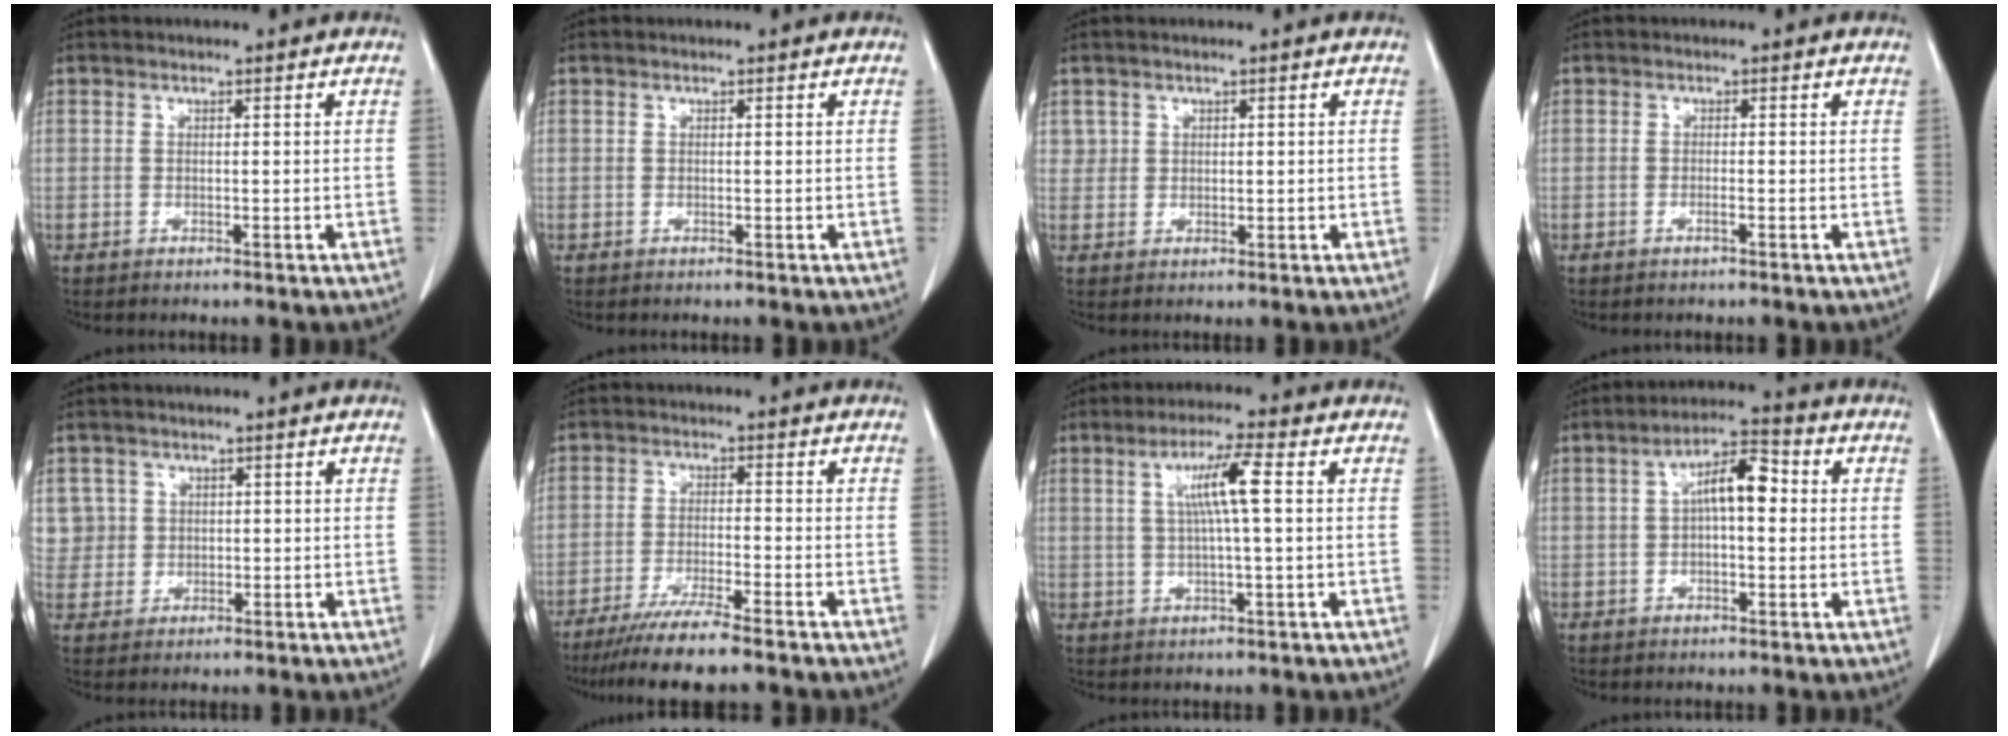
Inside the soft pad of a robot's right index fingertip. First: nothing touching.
{"total": 0.0}
{"total": 1.7, "force": [0.8, 1.5, 0.1], "torque": [0.012, -0.001, 0.009]}
{"total": 0.8, "force": [-0.4, -0.1, 0.6], "torque": [-0.013, 0.000, -0.007]}
{"total": 4.1, "force": [1.3, 3.9, -0.3], "torque": [0.025, 0.008, 0.026]}
{"total": 8.7, "force": [-6.9, -0.3, 5.3], "torque": [-0.084, -0.024, -0.116]}
{"total": 6.4, "force": [1.3, -0.3, 6.2], "torque": [-0.113, 0.006, 0.024]}
{"total": 7.1, "force": [0.9, 2.4, 6.6], "torque": [-0.119, 0.028, 0.010]}